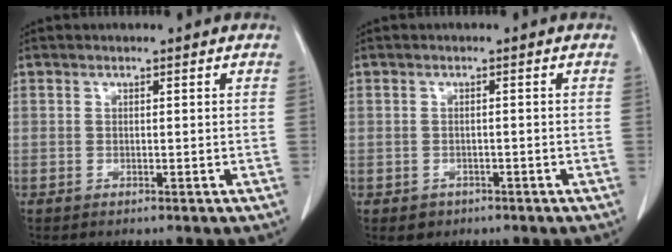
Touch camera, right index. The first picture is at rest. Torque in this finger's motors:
{"motor_torque": [-0.33, -0.25, -0.27, -0.11]}